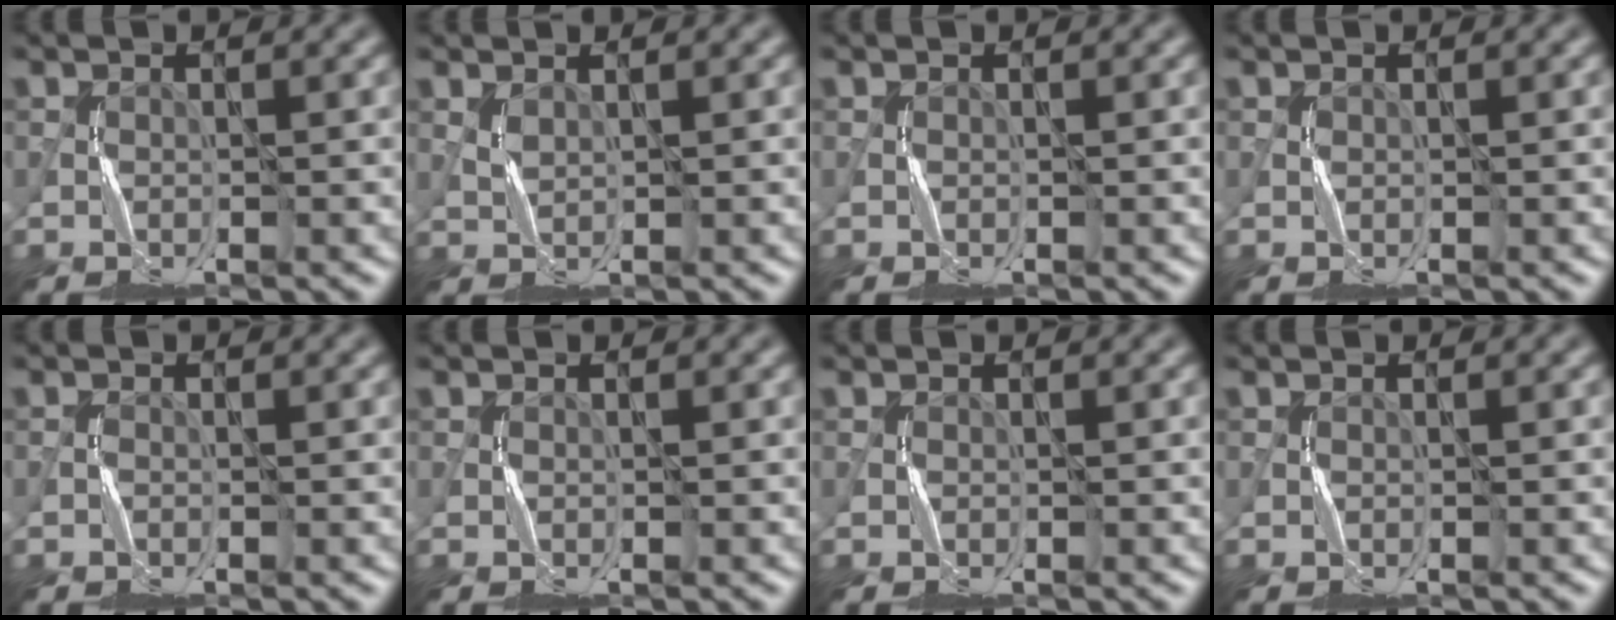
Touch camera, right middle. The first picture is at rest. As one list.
[{"total": 0.7, "force": [0.6, 0.3, 0.3], "torque": [-0.015, -0.001, 0.017]}, {"total": 0.0}, {"total": 0.0}, {"total": 0.5, "force": [-0.4, 0.2, 0.1], "torque": [-0.004, 0.001, -0.008]}, {"total": 0.0}, {"total": 0.0}, {"total": 0.0}]